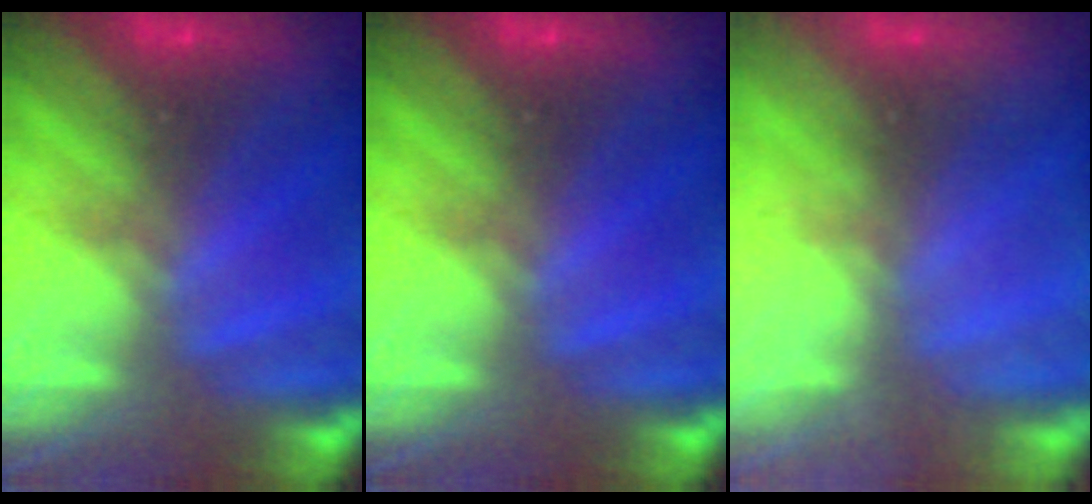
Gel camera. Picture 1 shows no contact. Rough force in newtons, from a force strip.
{"total": 0.0}
{"total": 2.2}